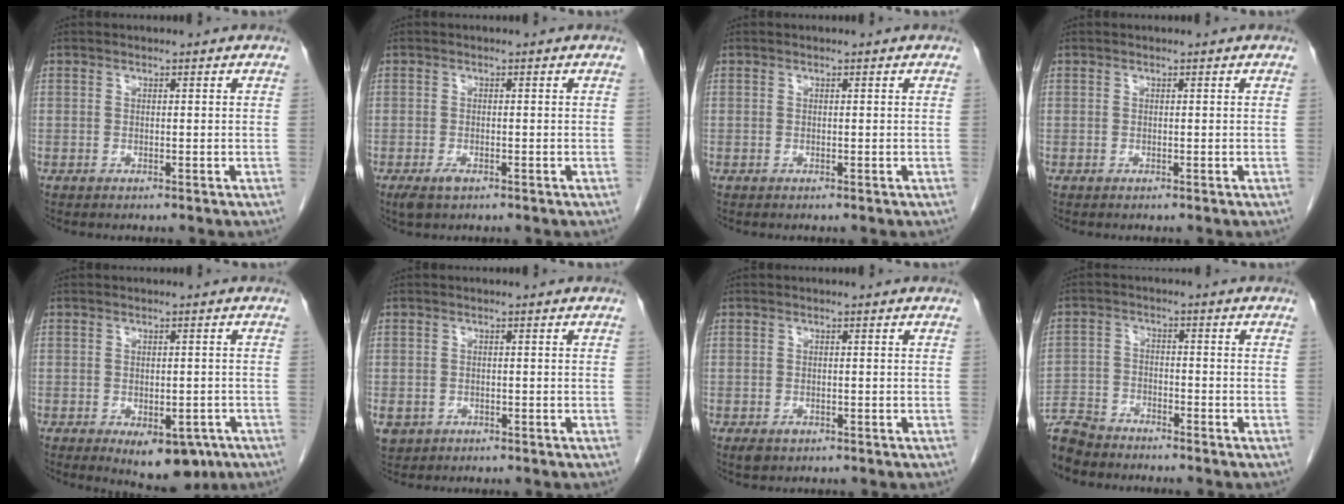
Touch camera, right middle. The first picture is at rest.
{"total": 2.2, "force": [-1.3, 0.9, 1.6], "torque": [-0.037, -0.004, -0.017]}
{"total": 0.0}
{"total": 0.0}
{"total": 8.0, "force": [-4.3, 4.3, 5.3], "torque": [-0.048, -0.001, -0.050]}
{"total": 4.2, "force": [-1.9, 3.6, 1.1], "torque": [-0.026, 0.000, -0.026]}
{"total": 1.5, "force": [-0.8, 0.9, 0.9], "torque": [-0.017, -0.001, -0.006]}
{"total": 7.6, "force": [-7.2, 2.2, 1.4], "torque": [-0.030, -0.009, -0.136]}